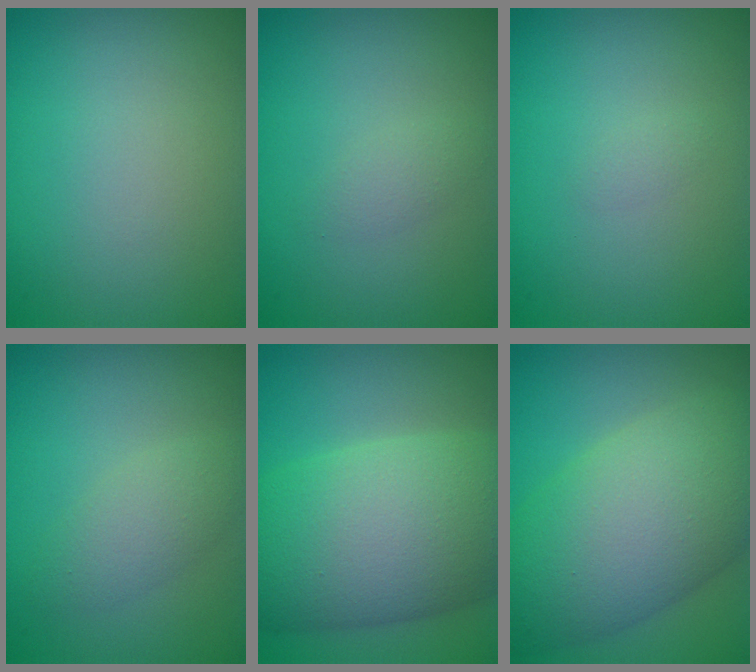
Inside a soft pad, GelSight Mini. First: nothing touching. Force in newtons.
{"total": 1.1, "press": 1.1, "slide": 0.1}
{"total": 0.5, "press": 0.5, "slide": 0.1}
{"total": 2.4, "press": 2.4, "slide": 0.2}
{"total": 11.7, "press": 11.7, "slide": 0.4}
{"total": 10.9, "press": 10.9, "slide": 0.2}